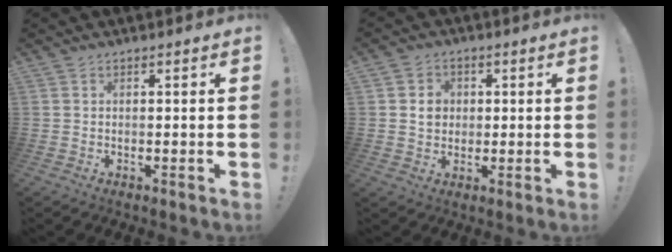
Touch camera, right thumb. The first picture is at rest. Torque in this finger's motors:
{"motor_torque": [-0.15, 0.29, -0.05, 0.12, 0.01]}